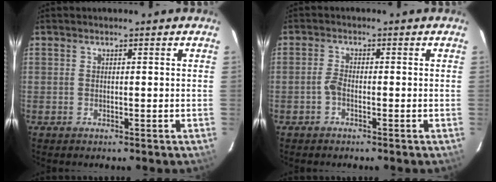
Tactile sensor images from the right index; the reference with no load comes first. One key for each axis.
{"total": 1.7, "fx": -1.0, "fy": 0.6, "fz": 1.2, "tx": -0.030, "ty": 0.005, "tz": -0.023}